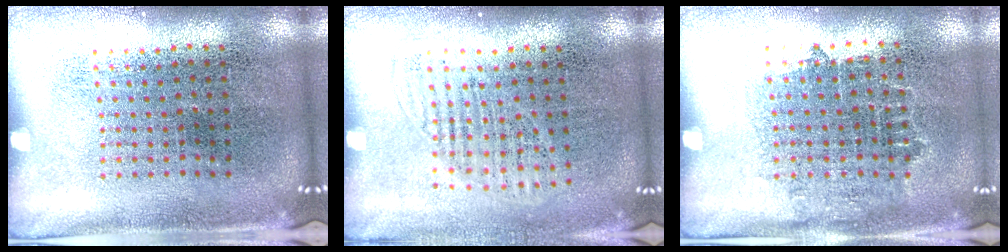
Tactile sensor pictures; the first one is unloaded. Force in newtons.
{"total": 1.3, "press": 1.2, "slide": 0.6}
{"total": 0.8, "press": 0.7, "slide": 0.4}